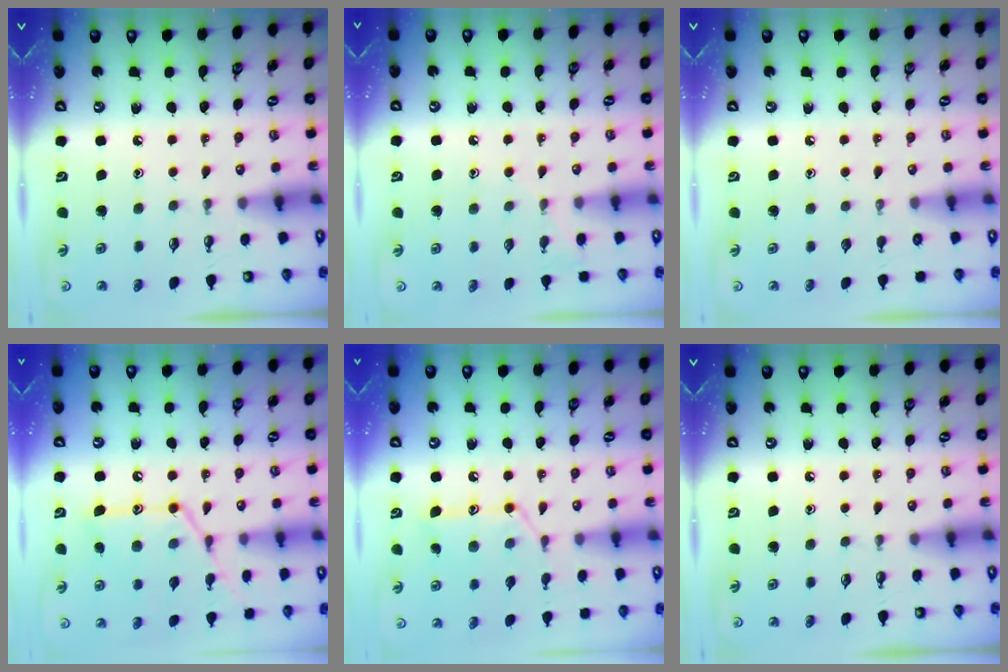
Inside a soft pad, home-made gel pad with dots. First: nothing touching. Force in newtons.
{"total": 6.8, "press": 6.7, "slide": 0.7}
{"total": 0.0}
{"total": 14.4, "press": 14.3, "slide": 1.1}
{"total": 14.0, "press": 14.0, "slide": 1.0}
{"total": 0.0}